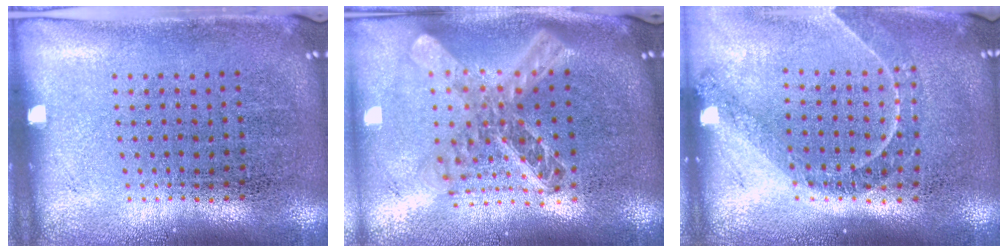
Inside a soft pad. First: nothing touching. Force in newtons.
{"total": 2.5, "press": 1.9, "slide": 1.5}
{"total": 1.2, "press": 1.1, "slide": 0.4}